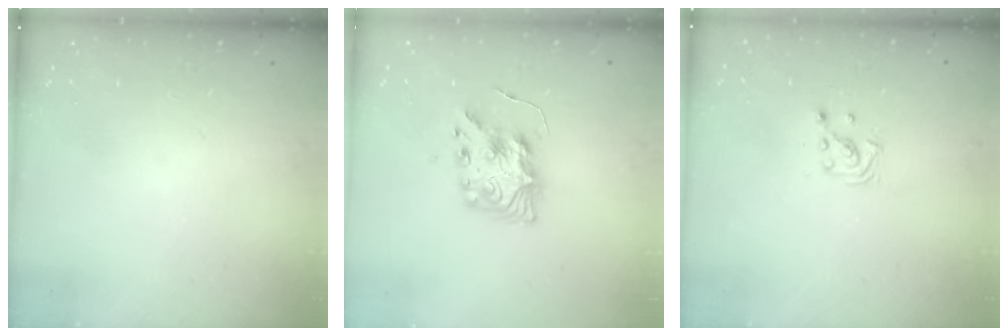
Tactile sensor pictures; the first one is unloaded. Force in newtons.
{"total": 9.8, "press": 9.8, "slide": 0.9}
{"total": 3.0, "press": 3.0, "slide": 0.5}